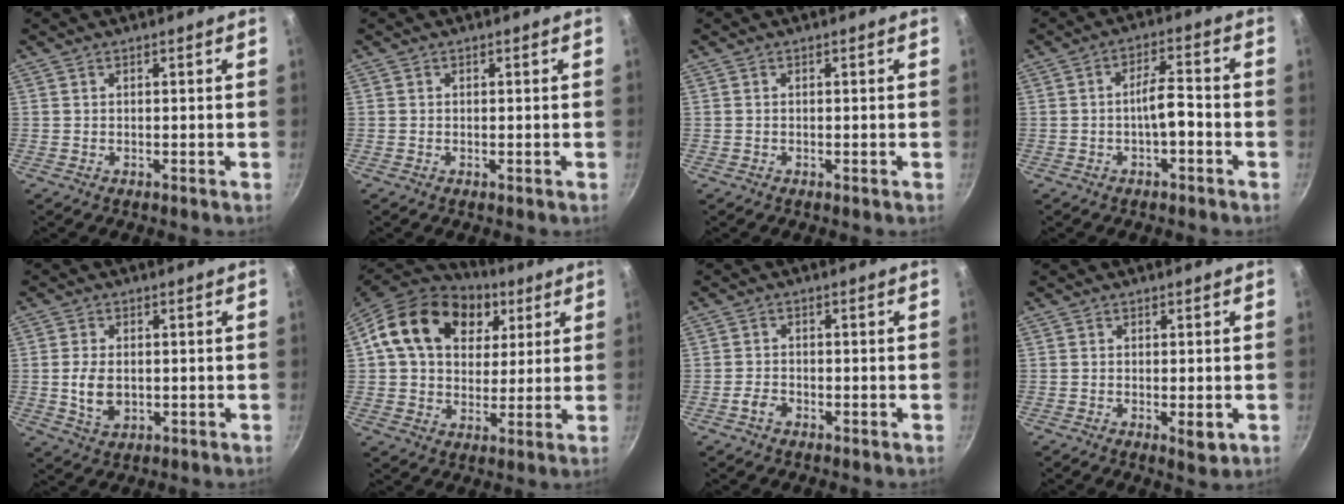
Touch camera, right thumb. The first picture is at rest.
{"total": 0.0}
{"total": 0.0}
{"total": 5.1, "force": [-1.9, 1.6, 4.4], "torque": [-0.071, 0.029, -0.032]}
{"total": 6.2, "force": [-0.3, 4.1, 4.7], "torque": [-0.085, -0.001, -0.001]}
{"total": 20.1, "force": [7.1, 14.7, 11.8], "torque": [-0.189, 0.002, 0.111]}
{"total": 2.4, "force": [-1.4, 1.5, 1.2], "torque": [-0.022, 0.016, -0.028]}
{"total": 3.3, "force": [-0.9, 1.2, 3.0], "torque": [-0.048, -0.008, -0.012]}